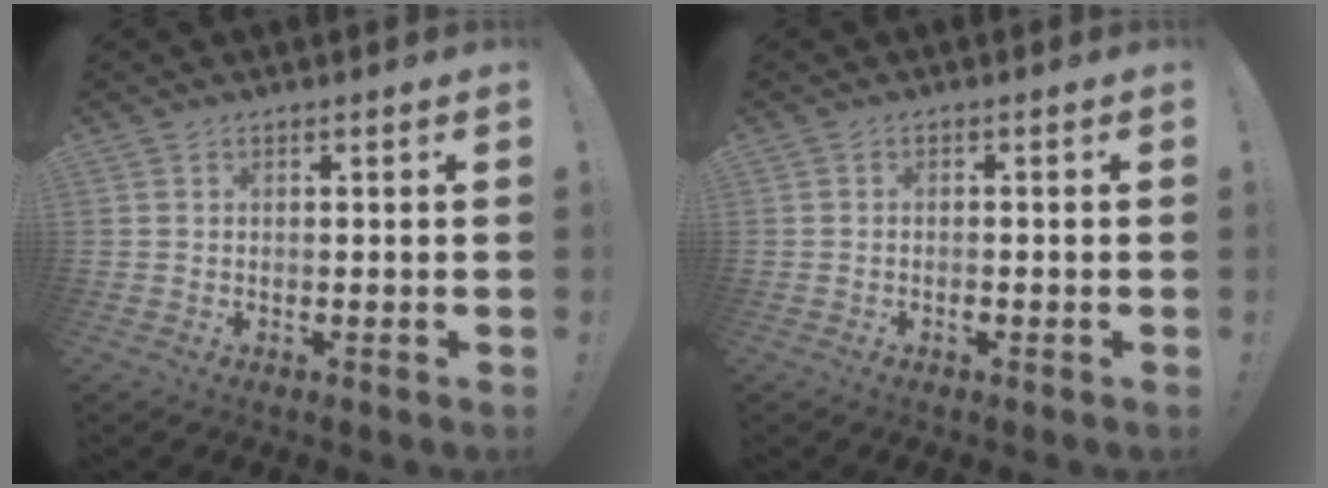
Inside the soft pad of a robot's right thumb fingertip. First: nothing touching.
{"total": 0.8, "force": [-0.6, 0.2, 0.5], "torque": [-0.007, -0.002, -0.010]}